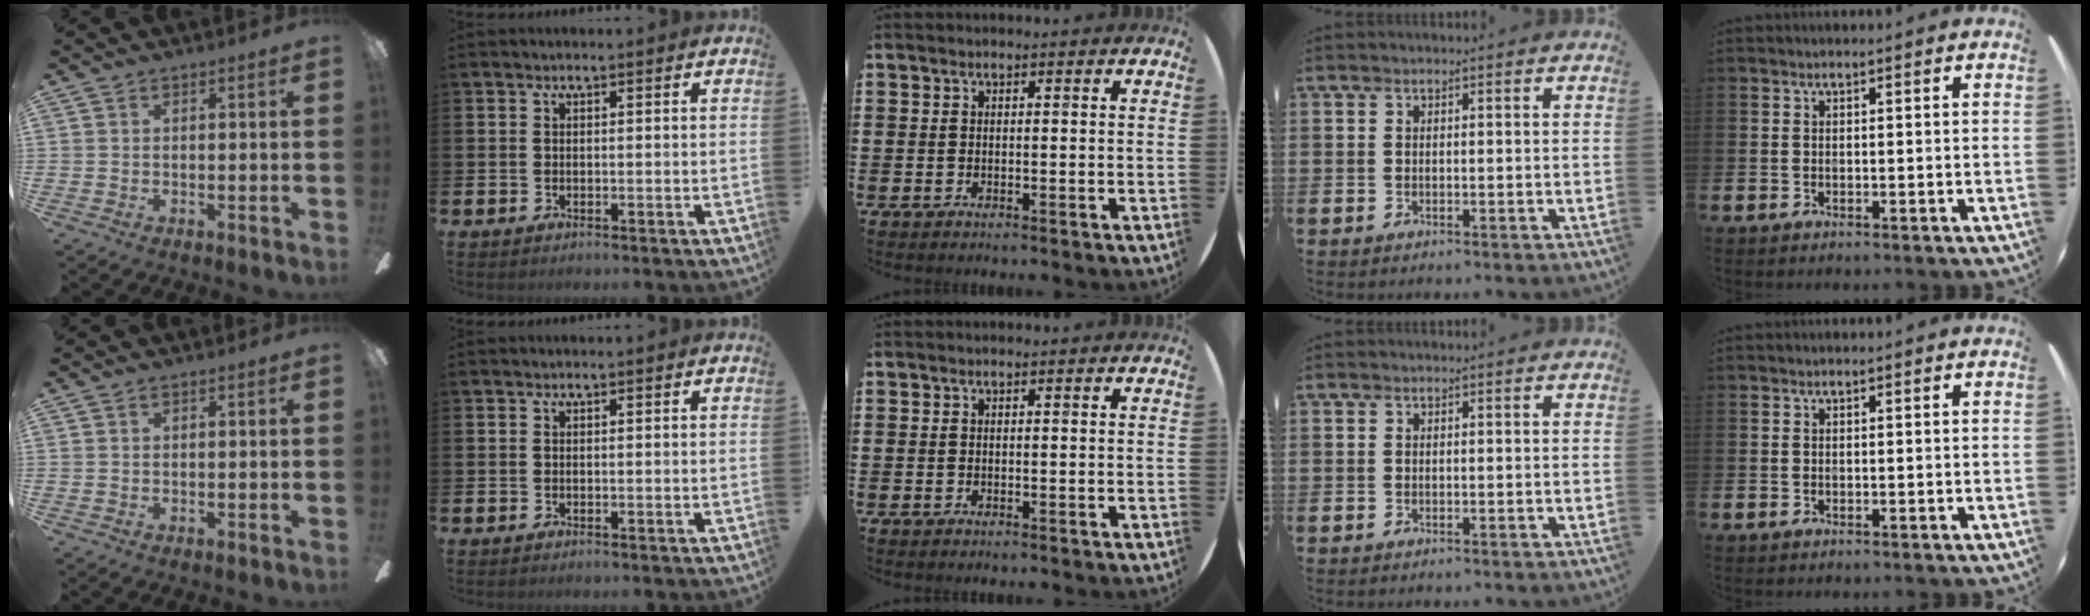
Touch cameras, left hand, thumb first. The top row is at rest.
{}